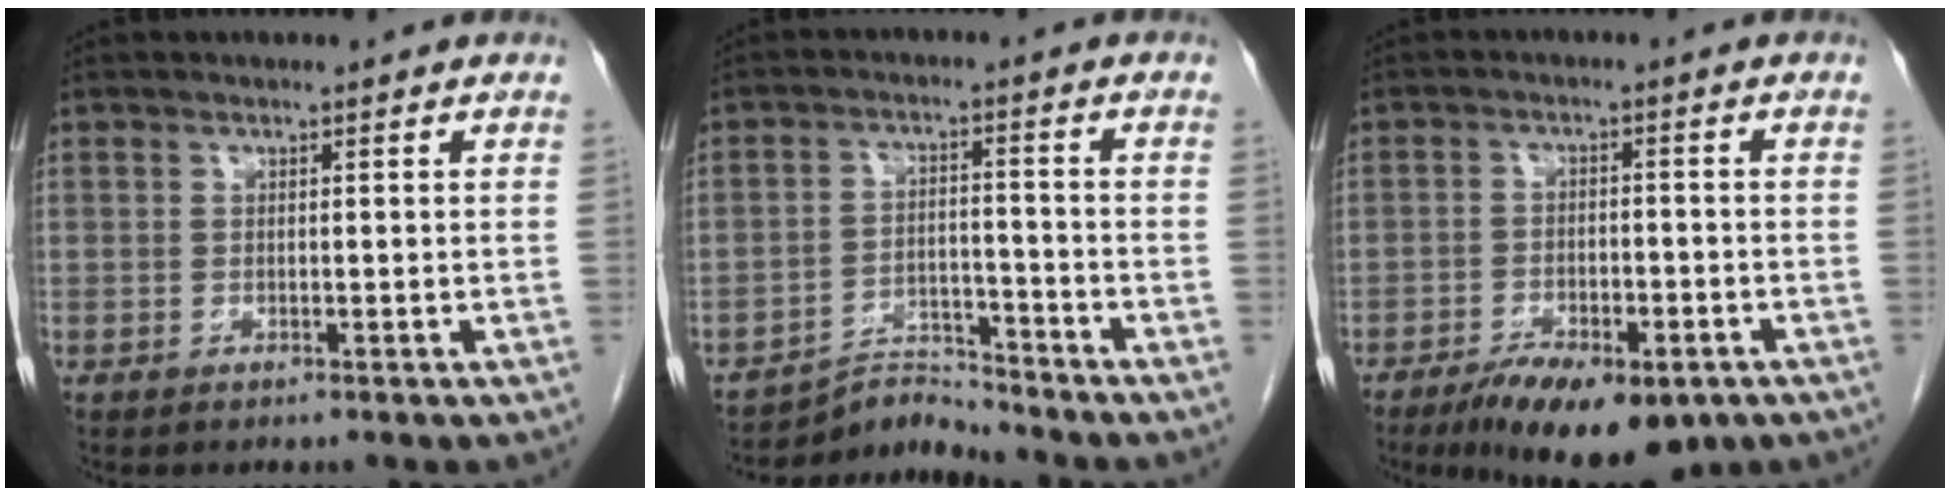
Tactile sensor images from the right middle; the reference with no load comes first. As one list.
[{"total": 5.2, "force": [-5.0, -0.6, -1.5], "torque": [0.026, 0.003, -0.084]}, {"total": 11.7, "force": [-7.8, 4.3, 7.6], "torque": [-0.113, -0.009, -0.117]}]